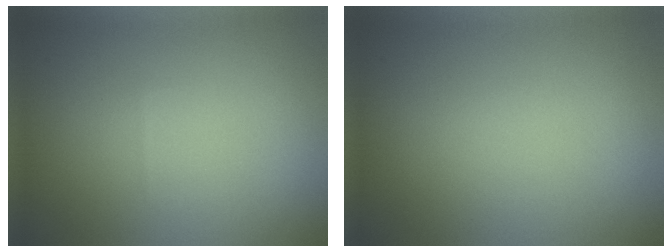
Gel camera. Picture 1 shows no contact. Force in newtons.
{"total": 0.0}